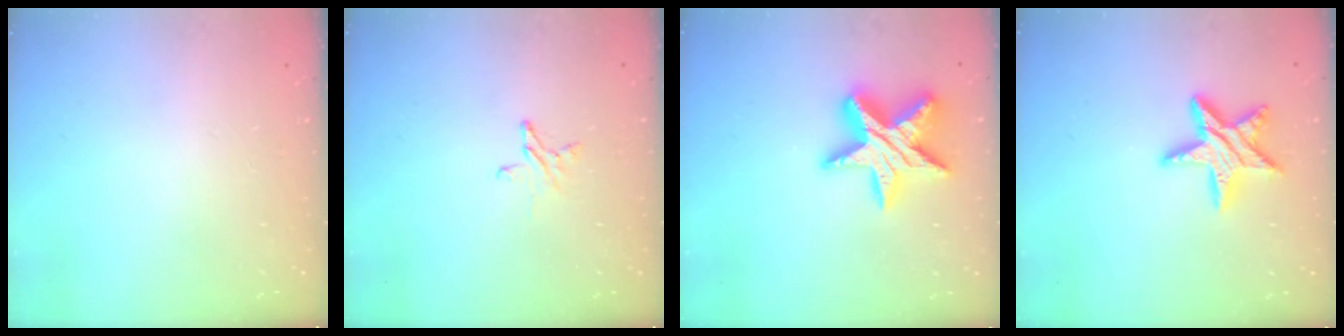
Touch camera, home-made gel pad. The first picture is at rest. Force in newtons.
{"total": 4.0, "press": 4.0, "slide": 0.3}
{"total": 17.3, "press": 17.2, "slide": 1.5}
{"total": 11.6, "press": 11.6, "slide": 0.6}